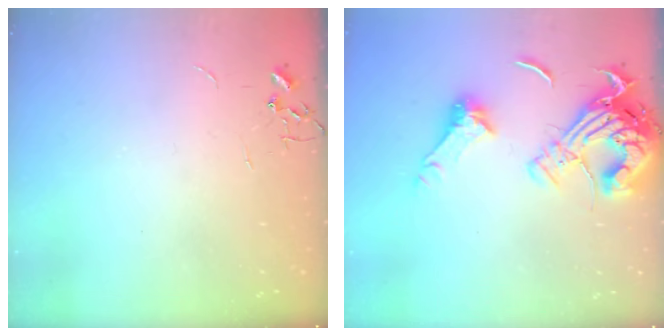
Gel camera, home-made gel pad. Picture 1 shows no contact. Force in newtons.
{"total": 20.6, "press": 20.5, "slide": 2.2}